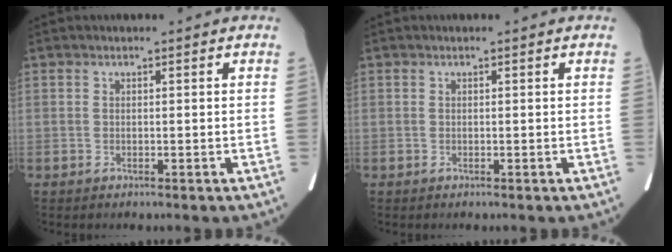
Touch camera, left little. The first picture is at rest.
{"total": 0.0}